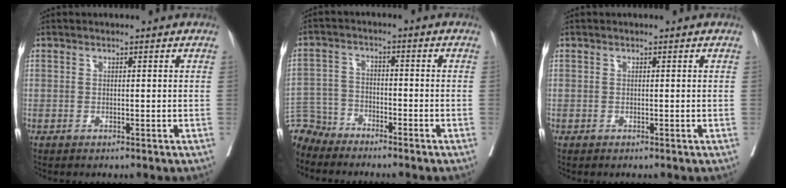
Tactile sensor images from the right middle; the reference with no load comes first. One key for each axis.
{"total": 5.8, "fx": -5.4, "fy": 1.8, "fz": -1.2, "tx": 0.026, "ty": 0.005, "tz": -0.109}
{"total": 0.0}